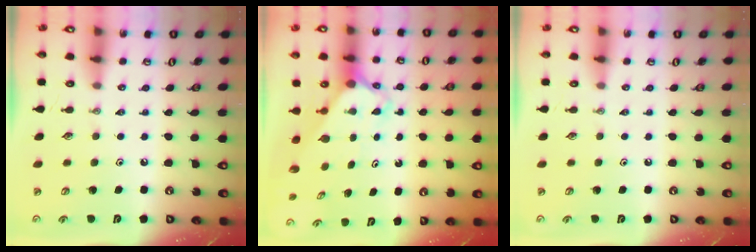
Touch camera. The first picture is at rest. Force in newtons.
{"total": 2.5, "press": 2.5, "slide": 0.2}
{"total": 0.0}